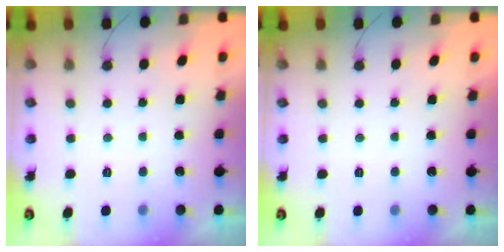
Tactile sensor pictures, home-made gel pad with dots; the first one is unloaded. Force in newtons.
{"total": 1.7, "press": 1.7, "slide": 0.1}